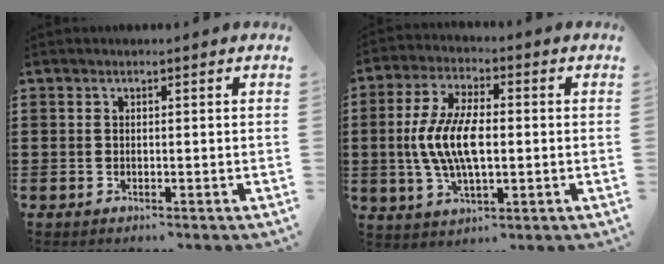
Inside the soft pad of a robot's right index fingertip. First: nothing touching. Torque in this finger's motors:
{"motor_torque": [2.14, 0.00, 1.05, 0.21]}